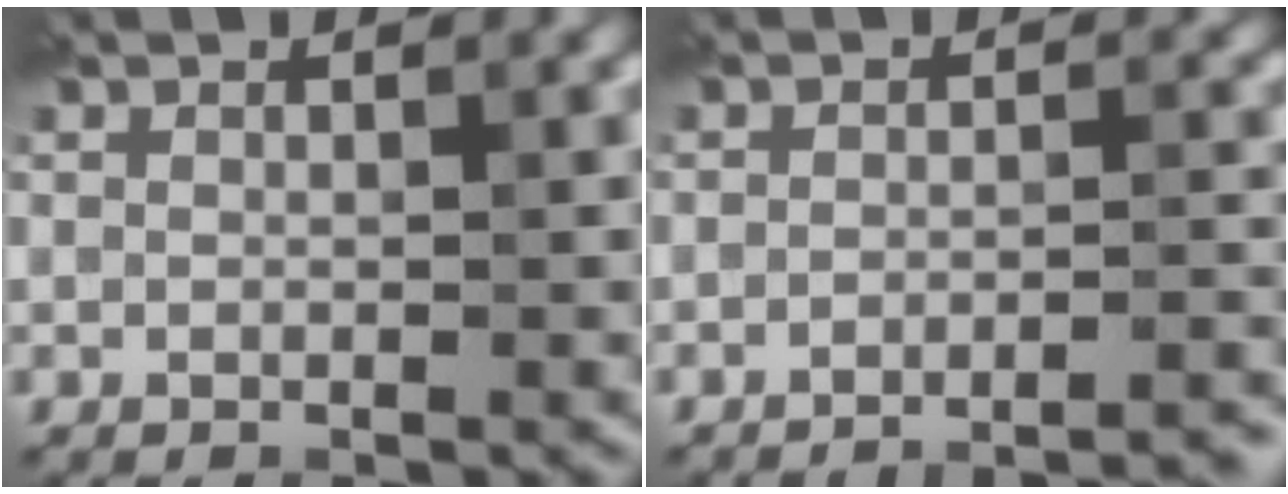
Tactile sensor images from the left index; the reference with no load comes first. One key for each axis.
{"total": 5.6, "fx": -5.3, "fy": 0.8, "fz": 1.8, "tx": -0.011, "ty": 0.021, "tz": -0.070}